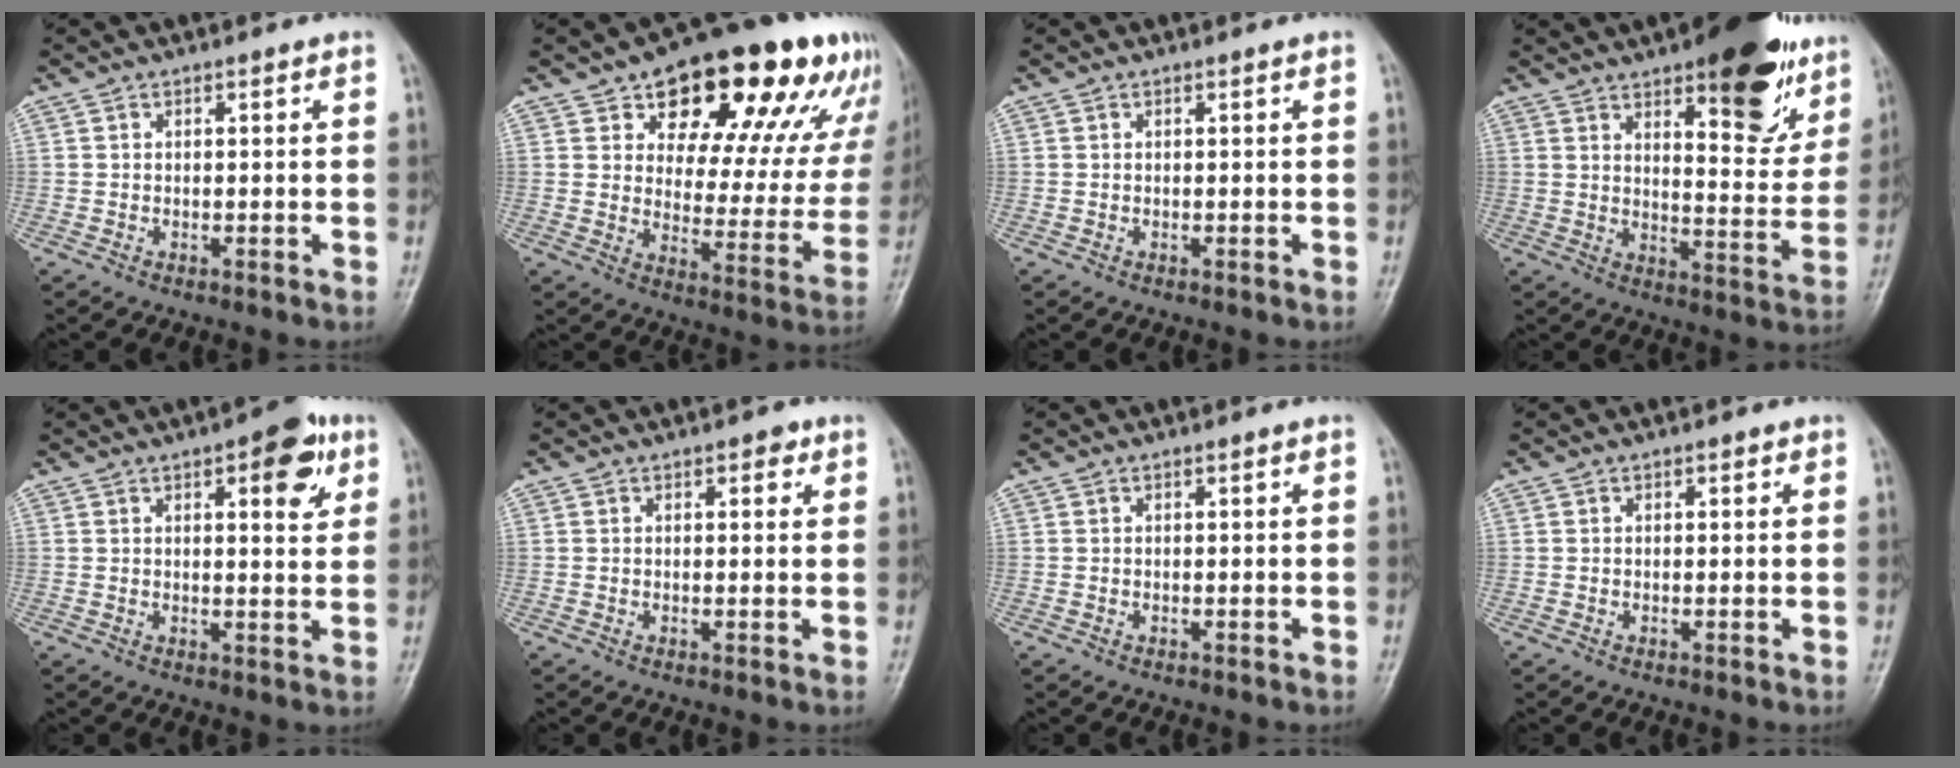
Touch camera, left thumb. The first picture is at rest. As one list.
[{"total": 25.8, "force": [14.8, 11.8, 17.5], "torque": [-0.195, -0.034, 0.205]}, {"total": 0.0}, {"total": 20.1, "force": [11.9, 7.5, 14.4], "torque": [-0.138, -0.055, 0.168]}, {"total": 6.2, "force": [2.9, 2.2, 5.0], "torque": [-0.049, -0.009, 0.032]}, {"total": 2.1, "force": [1.1, 1.2, 1.3], "torque": [-0.004, -0.001, 0.011]}, {"total": 0.0}, {"total": 0.7, "force": [0.3, 0.5, 0.4], "torque": [0.001, 0.000, 0.001]}]